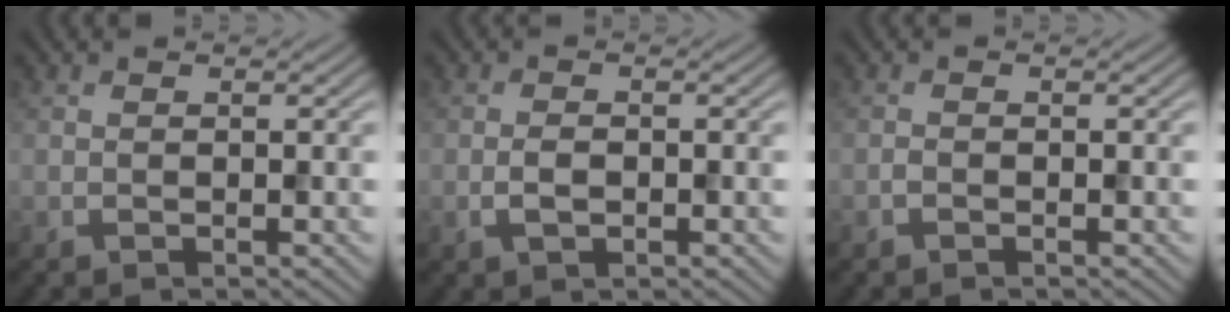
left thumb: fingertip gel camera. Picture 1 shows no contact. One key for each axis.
{"total": 2.2, "fx": -0.7, "fy": 1.2, "fz": 1.7, "tx": -0.034, "ty": 0.001, "tz": -0.014}
{"total": 0.7, "fx": -0.5, "fy": 0.3, "fz": 0.3, "tx": -0.006, "ty": 0.002, "tz": -0.009}